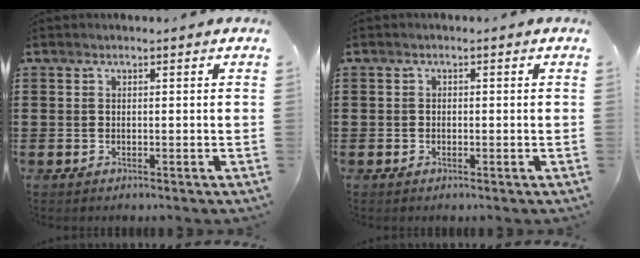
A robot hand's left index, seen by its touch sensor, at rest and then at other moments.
{"total": 0.7, "force": [-0.4, 0.5, 0.2], "torque": [-0.006, 0.001, -0.009]}